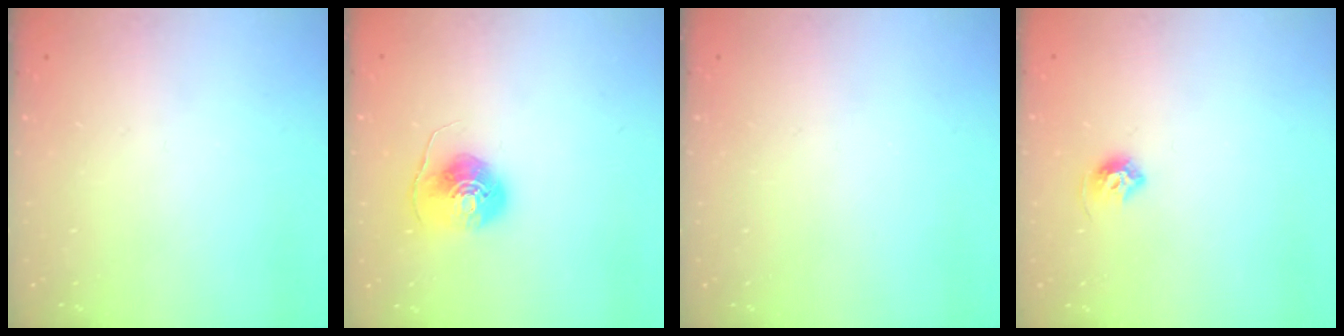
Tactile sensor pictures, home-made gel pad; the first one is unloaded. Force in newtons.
{"total": 8.5, "press": 8.4, "slide": 0.4}
{"total": 0.0}
{"total": 6.9, "press": 6.8, "slide": 0.9}